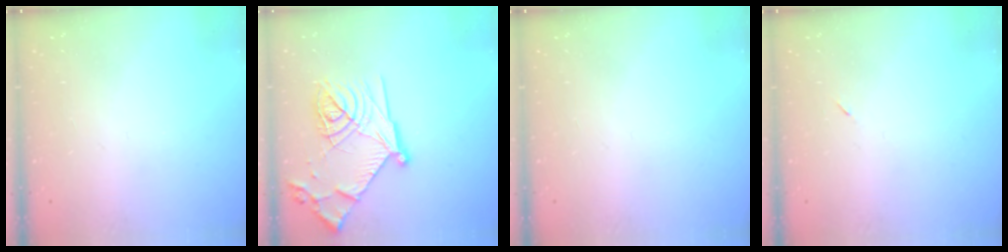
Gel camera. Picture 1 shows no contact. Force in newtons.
{"total": 21.2, "press": 21.2, "slide": 1.8}
{"total": 0.0}
{"total": 2.6, "press": 2.3, "slide": 1.2}